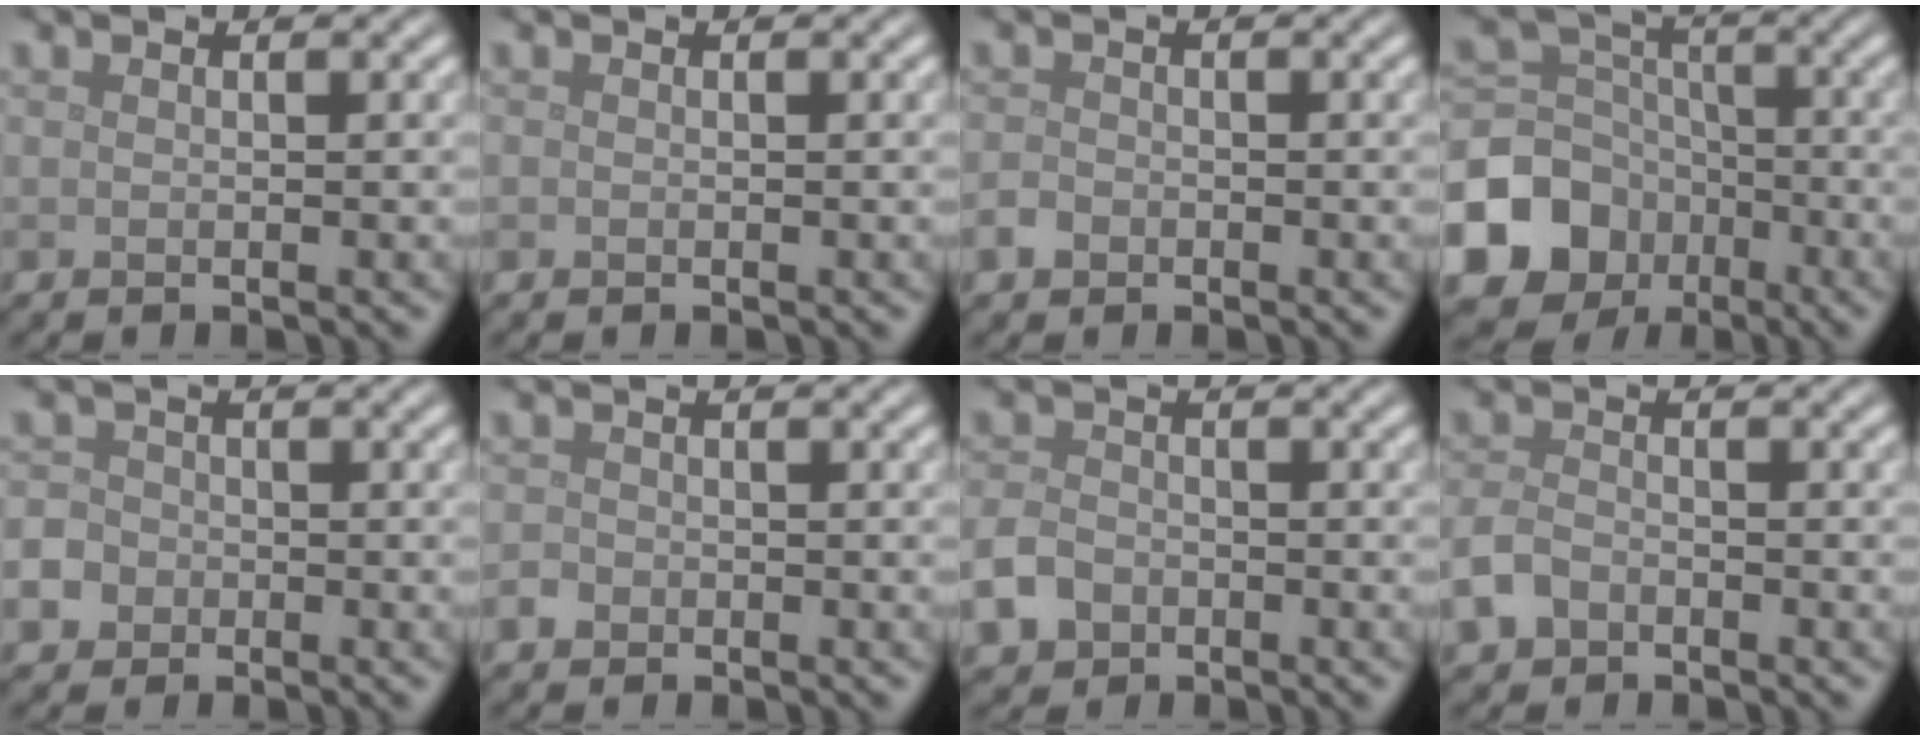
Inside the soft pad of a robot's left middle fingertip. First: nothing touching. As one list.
[{"total": 0.0}, {"total": 1.2, "force": [-0.7, 0.9, 0.4], "torque": [-0.005, 0.001, -0.017]}, {"total": 10.3, "force": [-4.6, 8.6, 3.2], "torque": [-0.093, -0.013, -0.101]}, {"total": 5.3, "force": [-2.4, 4.5, 1.4], "torque": [-0.026, -0.011, -0.061]}, {"total": 1.0, "force": [-0.5, 0.9, 0.2], "torque": [0.000, 0.000, -0.013]}, {"total": 3.1, "force": [-1.6, 2.3, 1.3], "torque": [-0.031, -0.003, -0.036]}, {"total": 2.5, "force": [-1.5, 1.6, 1.2], "torque": [-0.026, 0.000, -0.036]}]